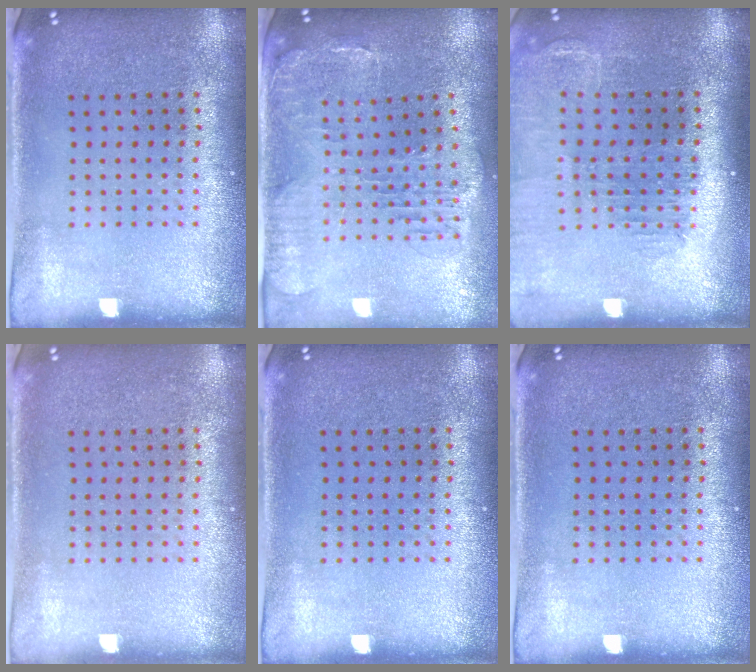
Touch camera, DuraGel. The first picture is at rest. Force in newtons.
{"total": 1.4, "press": 1.4, "slide": 0.4}
{"total": 1.4, "press": 1.4, "slide": 0.1}
{"total": 0.0}
{"total": 0.0}
{"total": 0.0}